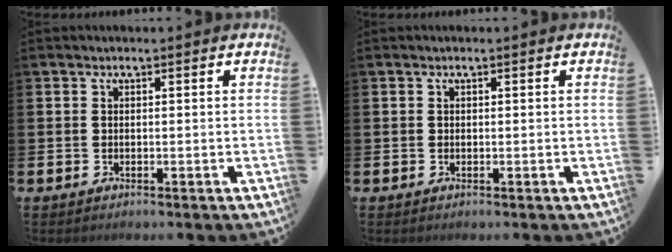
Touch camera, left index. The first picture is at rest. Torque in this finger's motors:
{"motor_torque": [0.11, -0.03, 0.04, -0.01]}